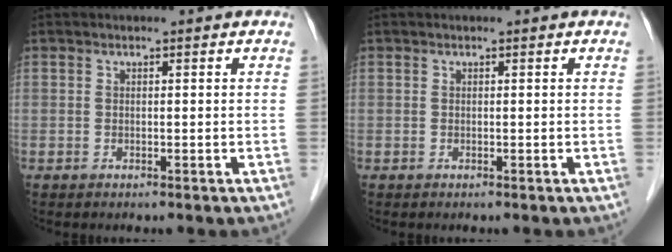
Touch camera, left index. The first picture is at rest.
{"total": 0.0}